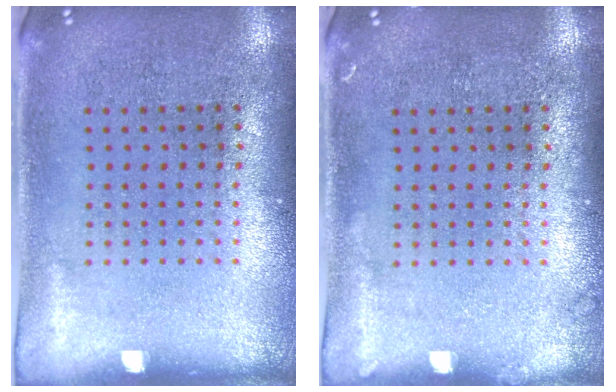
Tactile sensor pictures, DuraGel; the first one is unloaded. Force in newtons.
{"total": 0.5, "press": 0.5, "slide": 0.1}